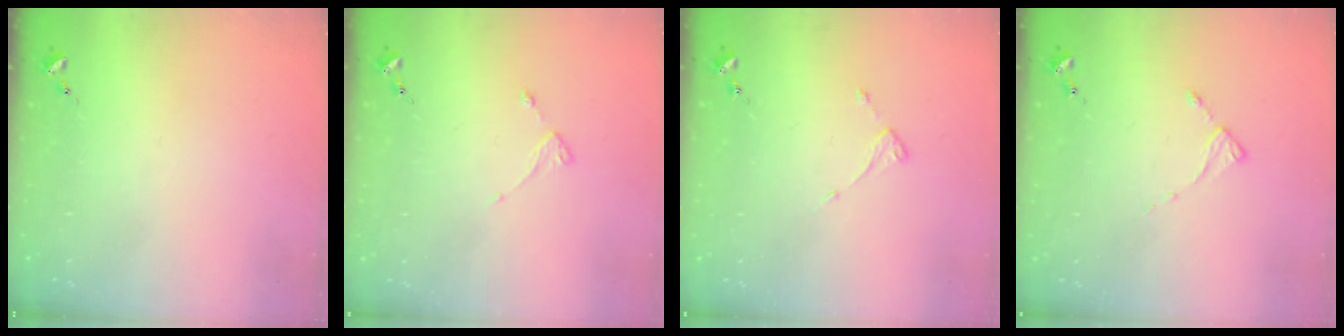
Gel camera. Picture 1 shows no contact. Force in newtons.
{"total": 2.2, "press": 2.1, "slide": 0.4}
{"total": 3.6, "press": 3.6, "slide": 0.2}
{"total": 2.0, "press": 2.0, "slide": 0.3}